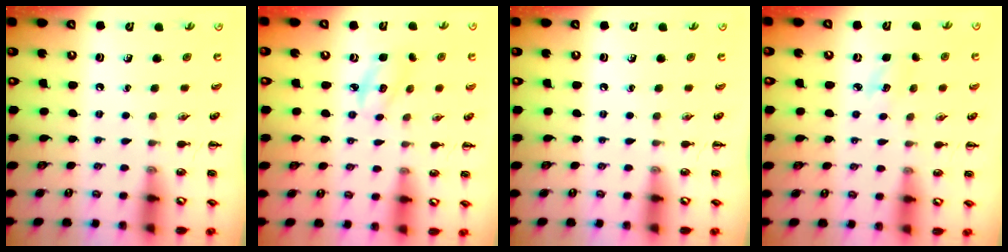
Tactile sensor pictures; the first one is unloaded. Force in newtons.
{"total": 3.1, "press": 3.0, "slide": 0.7}
{"total": 0.0}
{"total": 4.0, "press": 3.9, "slide": 0.9}